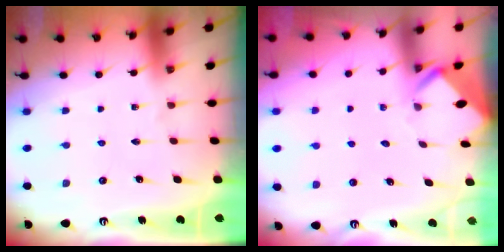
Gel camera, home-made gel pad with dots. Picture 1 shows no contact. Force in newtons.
{"total": 3.6, "press": 3.6, "slide": 0.3}